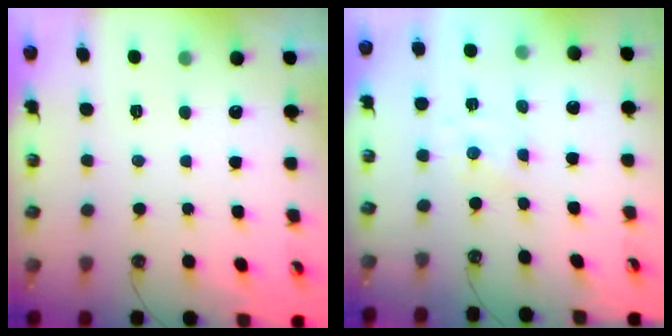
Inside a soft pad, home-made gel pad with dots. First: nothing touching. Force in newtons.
{"total": 0.0}